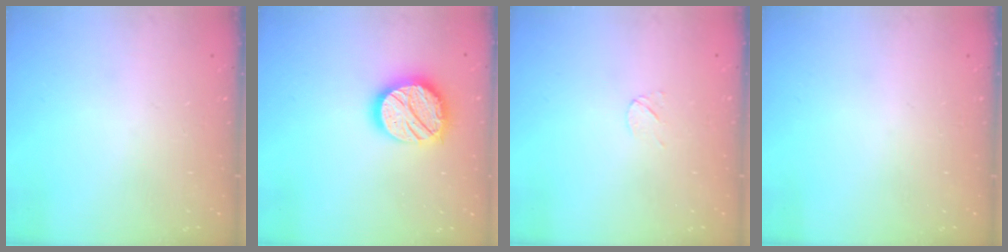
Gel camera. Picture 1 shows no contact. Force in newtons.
{"total": 17.3, "press": 17.3, "slide": 1.1}
{"total": 4.0, "press": 3.9, "slide": 0.7}
{"total": 0.0}